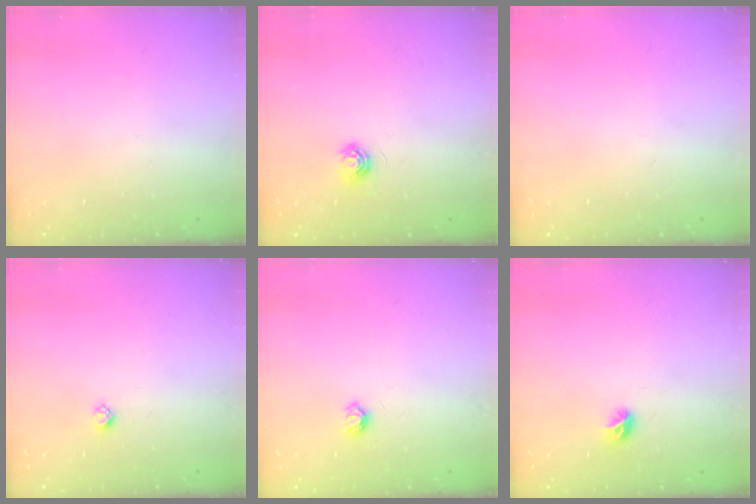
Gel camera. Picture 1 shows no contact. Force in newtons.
{"total": 5.1, "press": 5.1, "slide": 0.5}
{"total": 0.0}
{"total": 2.4, "press": 2.4, "slide": 0.2}
{"total": 5.3, "press": 5.2, "slide": 0.4}
{"total": 5.4, "press": 5.4, "slide": 0.5}